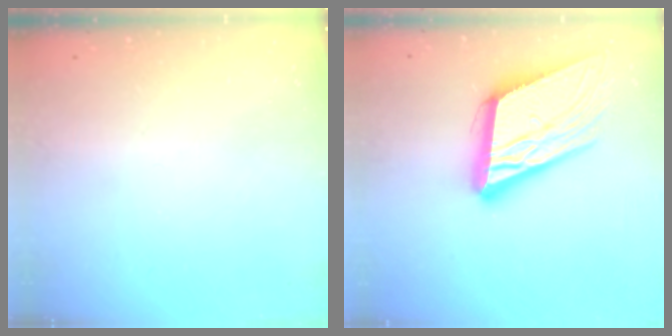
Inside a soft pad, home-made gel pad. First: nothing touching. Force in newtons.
{"total": 18.8, "press": 18.5, "slide": 3.5}